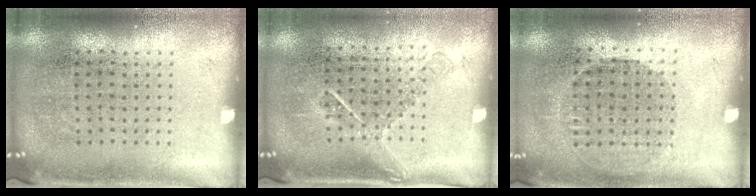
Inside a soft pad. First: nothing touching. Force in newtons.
{"total": 1.2, "press": 0.9, "slide": 0.9}
{"total": 0.9, "press": 0.8, "slide": 0.4}